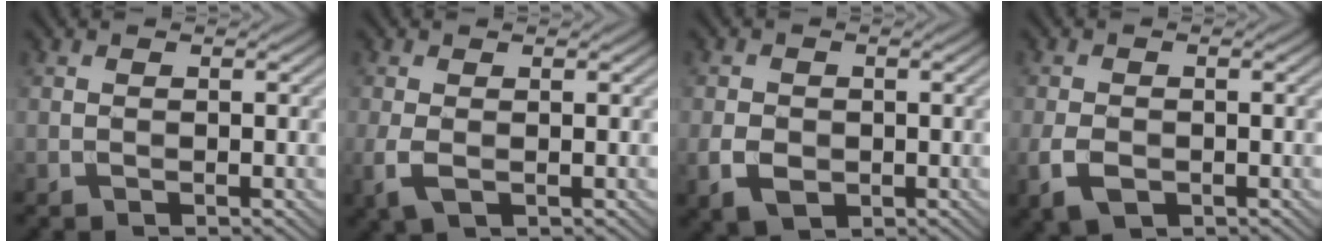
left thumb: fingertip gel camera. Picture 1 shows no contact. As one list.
[{"total": 2.5, "force": [-0.3, 1.0, 2.3], "torque": [-0.066, -0.005, -0.009]}, {"total": 3.2, "force": [-0.8, 2.4, 1.9], "torque": [-0.048, -0.010, -0.018]}, {"total": 3.3, "force": [-1.3, 1.9, 2.3], "torque": [-0.056, -0.009, -0.025]}]